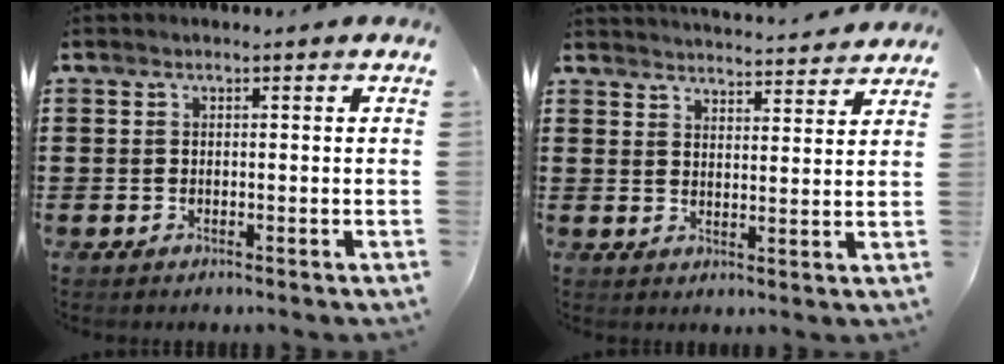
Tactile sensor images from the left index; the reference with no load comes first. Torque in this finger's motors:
{"motor_torque": [2.14, 0.00, 0.00, 0.01]}